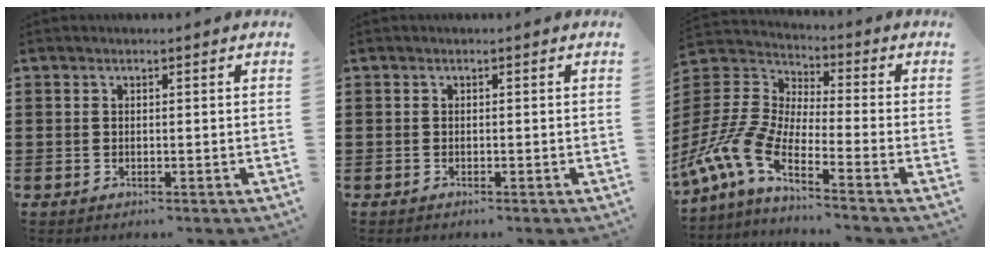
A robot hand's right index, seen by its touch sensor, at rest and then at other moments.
{"total": 0.0}
{"total": 7.5, "force": [-5.4, 2.6, 4.6], "torque": [-0.152, -0.020, -0.122]}